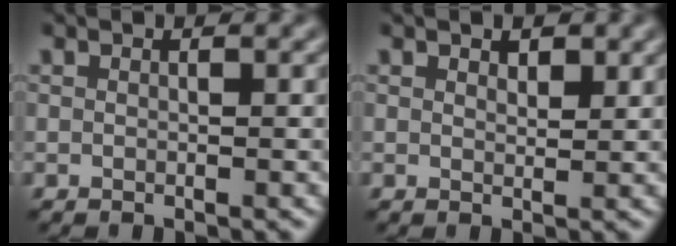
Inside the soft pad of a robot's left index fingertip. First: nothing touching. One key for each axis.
{"total": 1.3, "fx": 1.0, "fy": 0.6, "fz": 0.6, "tx": -0.008, "ty": 0.000, "tz": 0.018}